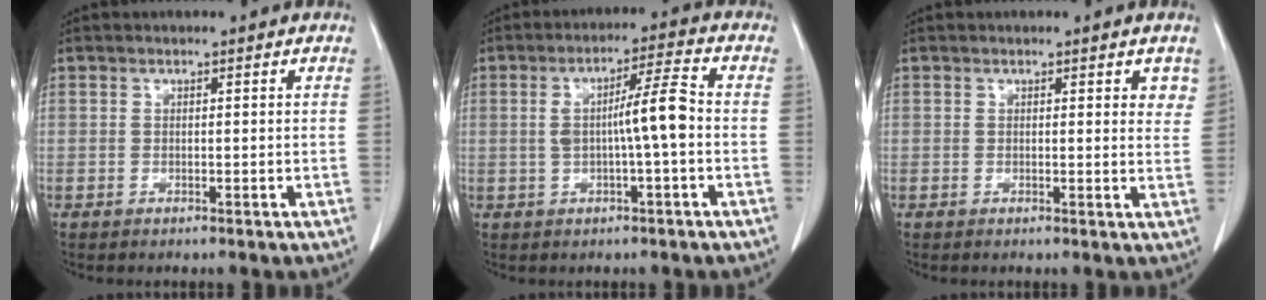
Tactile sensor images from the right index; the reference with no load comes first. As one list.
[{"total": 6.7, "force": [-0.5, 0.0, 6.7], "torque": [-0.116, 0.018, -0.006]}, {"total": 2.3, "force": [1.4, 0.9, 1.6], "torque": [-0.007, -0.004, 0.013]}]